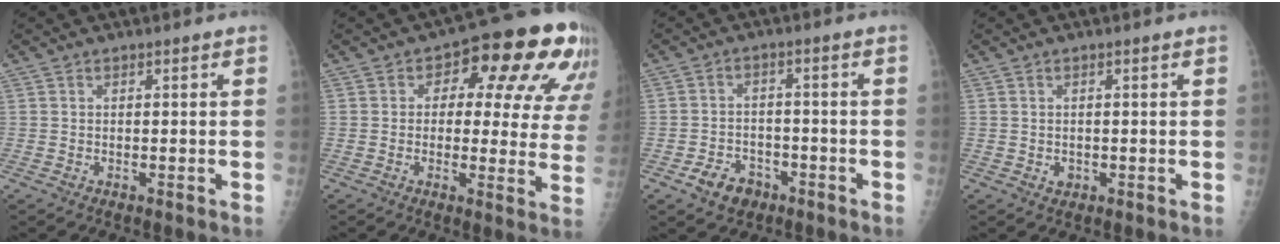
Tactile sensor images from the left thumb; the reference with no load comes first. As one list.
[{"total": 17.6, "force": [6.8, 9.0, 13.5], "torque": [-0.109, 0.004, 0.074]}, {"total": 5.9, "force": [-3.4, 4.2, 2.4], "torque": [-0.024, 0.023, -0.052]}, {"total": 1.3, "force": [-0.2, 1.1, 0.7], "torque": [-0.005, 0.001, 0.001]}]